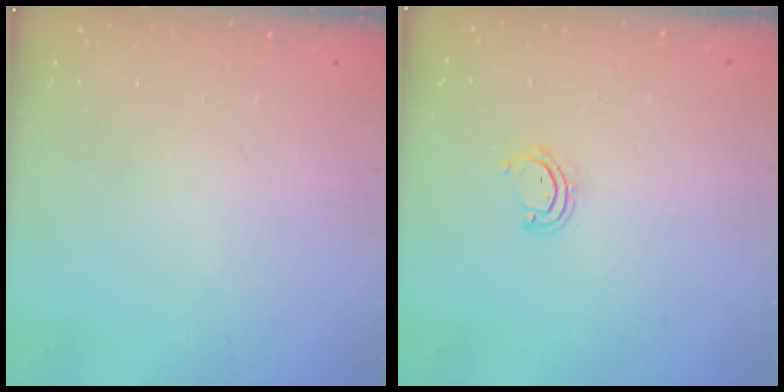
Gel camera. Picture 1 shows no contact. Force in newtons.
{"total": 3.8, "press": 3.8, "slide": 0.2}